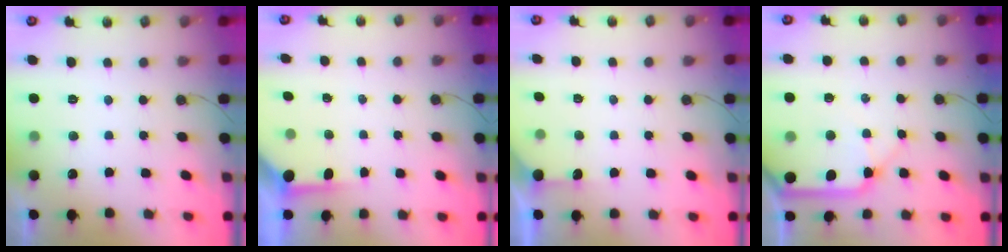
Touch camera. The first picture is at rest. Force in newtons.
{"total": 3.6, "press": 3.6, "slide": 0.5}
{"total": 3.0, "press": 2.9, "slide": 0.4}
{"total": 13.3, "press": 13.2, "slide": 1.7}